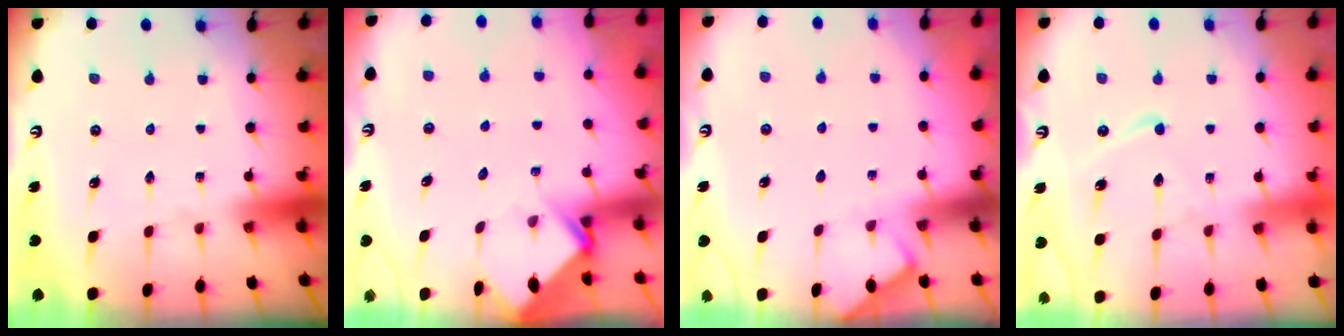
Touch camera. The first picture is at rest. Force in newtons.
{"total": 3.9, "press": 3.9, "slide": 0.2}
{"total": 3.0, "press": 2.9, "slide": 0.5}
{"total": 10.6, "press": 10.5, "slide": 1.1}